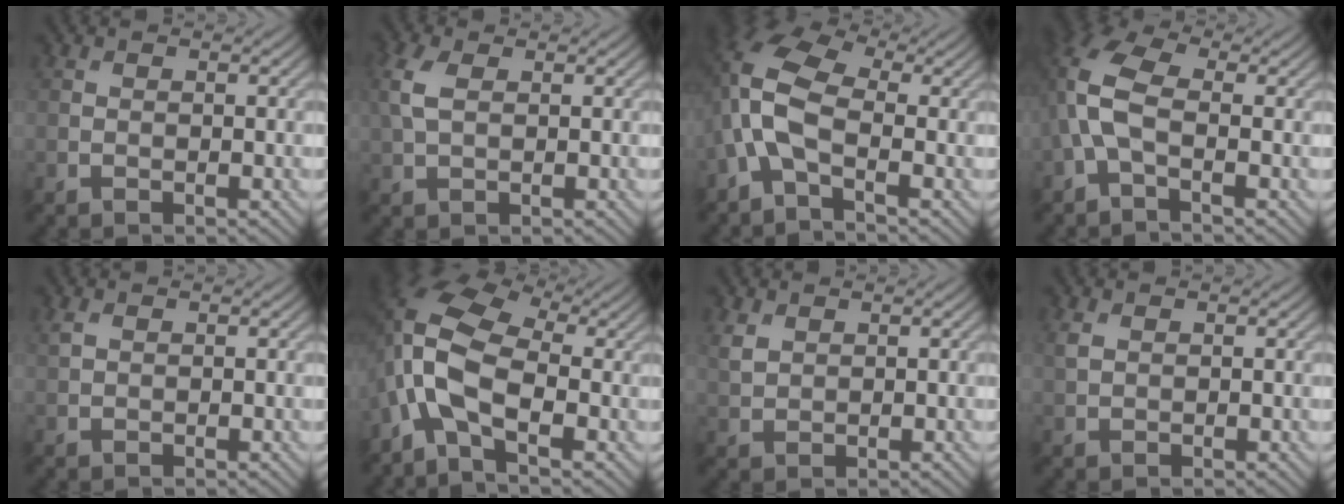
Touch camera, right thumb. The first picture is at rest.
{"total": 4.0, "force": [1.0, 2.3, 3.2], "torque": [-0.097, 0.009, 0.019]}
{"total": 9.3, "force": [-1.6, 4.5, 8.0], "torque": [-0.196, 0.011, -0.058]}
{"total": 6.9, "force": [-0.6, 3.3, 6.0], "torque": [-0.155, 0.019, -0.026]}
{"total": 1.3, "force": [0.7, 0.7, 0.8], "torque": [-0.025, 0.002, 0.018]}
{"total": 11.3, "force": [-1.9, 5.5, 9.7], "torque": [-0.225, 0.010, -0.063]}
{"total": 2.2, "force": [1.3, 1.4, 1.1], "torque": [-0.033, -0.002, 0.031]}
{"total": 1.4, "force": [0.7, 0.8, 0.8], "torque": [-0.027, 0.001, 0.017]}